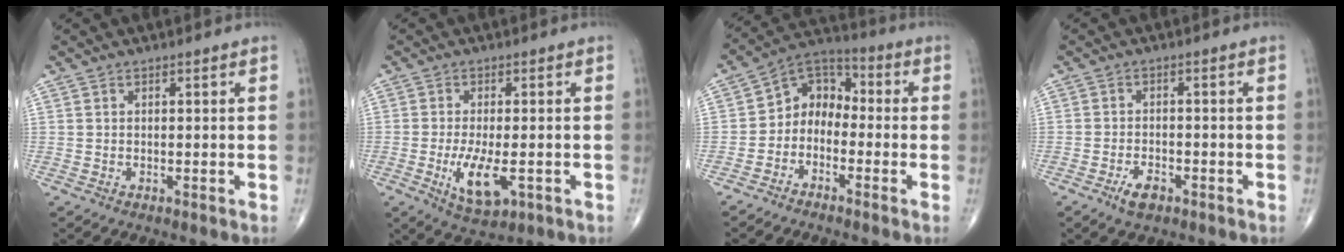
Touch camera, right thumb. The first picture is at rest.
{"total": 7.8, "force": [-2.2, 3.2, 6.8], "torque": [-0.123, -0.014, -0.032]}
{"total": 7.9, "force": [-2.5, 6.2, 4.2], "torque": [-0.039, 0.053, -0.067]}
{"total": 3.7, "force": [-2.3, 1.8, 2.3], "torque": [-0.039, 0.008, -0.039]}